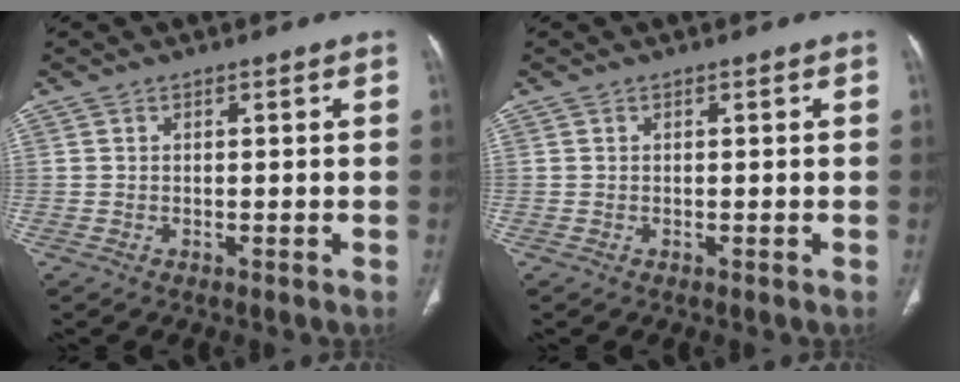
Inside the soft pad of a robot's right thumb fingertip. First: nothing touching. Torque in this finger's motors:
{"motor_torque": [0.04, 0.02, 0.01, 0.01, 0.00]}